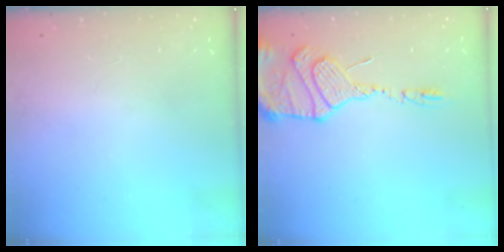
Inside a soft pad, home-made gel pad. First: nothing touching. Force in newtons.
{"total": 14.8, "press": 14.5, "slide": 2.9}